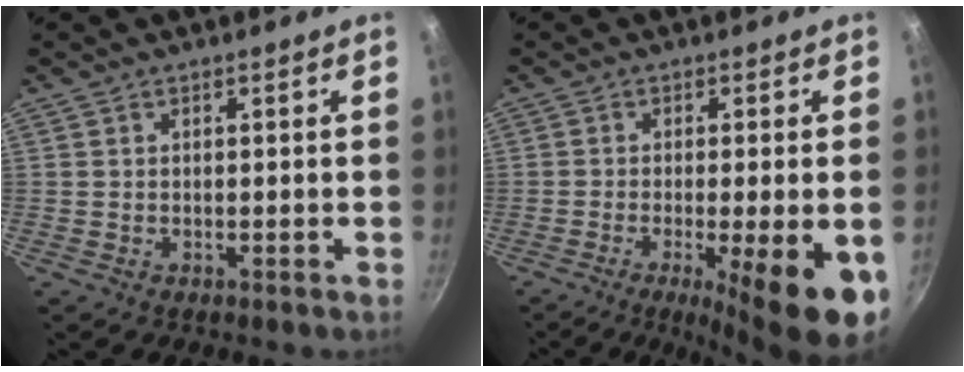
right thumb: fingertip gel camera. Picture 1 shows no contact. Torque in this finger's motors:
{"motor_torque": [0.11, 1.17, 1.73, -1.03, 0.46]}